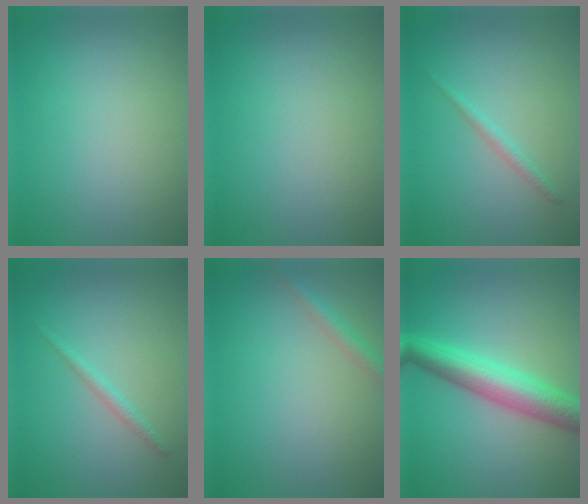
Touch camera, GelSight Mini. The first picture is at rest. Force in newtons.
{"total": 0.0}
{"total": 1.1, "press": 1.1, "slide": 0.1}
{"total": 1.1, "press": 1.1, "slide": 0.1}
{"total": 1.7, "press": 1.7, "slide": 0.1}
{"total": 6.4, "press": 6.4, "slide": 0.1}